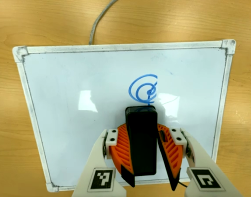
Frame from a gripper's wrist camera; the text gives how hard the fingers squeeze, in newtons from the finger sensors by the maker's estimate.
{"total": 8.5, "left": 9.1, "right": 7.9}